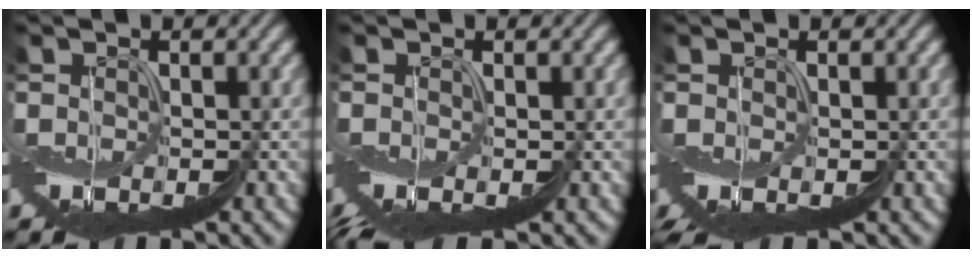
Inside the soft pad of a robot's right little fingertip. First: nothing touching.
{"total": 2.6, "force": [-2.4, 0.2, 1.0], "torque": [-0.030, -0.010, -0.047]}
{"total": 1.7, "force": [-0.7, 0.6, 1.5], "torque": [-0.037, -0.007, -0.009]}